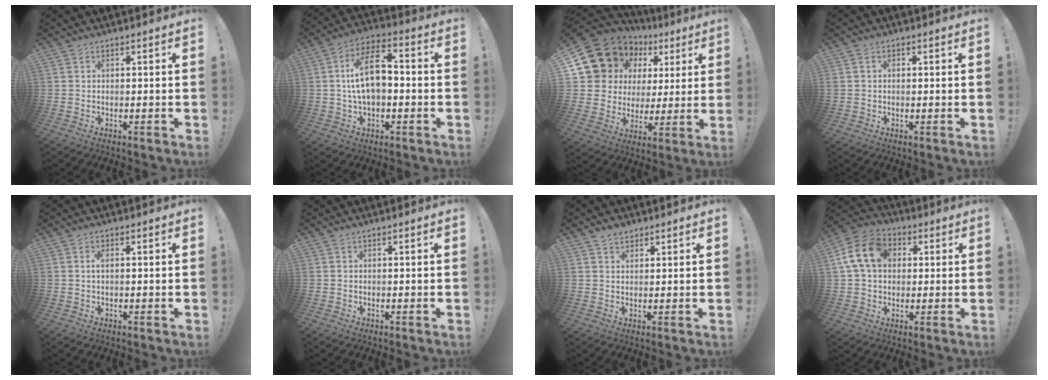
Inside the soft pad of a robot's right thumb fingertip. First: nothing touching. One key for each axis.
{"total": 13.8, "fx": -0.1, "fy": 7.9, "fz": 11.3, "tx": -0.183, "ty": 0.013, "tz": -0.004}
{"total": 14.3, "fx": 9.5, "fy": 9.3, "fz": 5.3, "tx": -0.095, "ty": -0.063, "tz": 0.194}
{"total": 1.3, "fx": -0.2, "fy": 1.1, "fz": 0.7, "tx": -0.014, "ty": 0.005, "tz": -0.003}
{"total": 1.3, "fx": 0.2, "fy": 0.5, "fz": 1.2, "tx": -0.027, "ty": 0.004, "tz": 0.003}
{"total": 0.0}
{"total": 2.6, "fx": 2.1, "fy": 1.4, "fz": 0.7, "tx": -0.008, "ty": -0.012, "tz": 0.037}
{"total": 14.5, "fx": 3.7, "fy": 11.0, "fz": 8.8, "tx": -0.152, "ty": 0.008, "tz": 0.075}